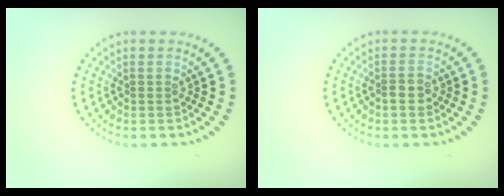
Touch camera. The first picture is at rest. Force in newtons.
{"total": 1.3, "press": 1.2, "slide": 0.6}